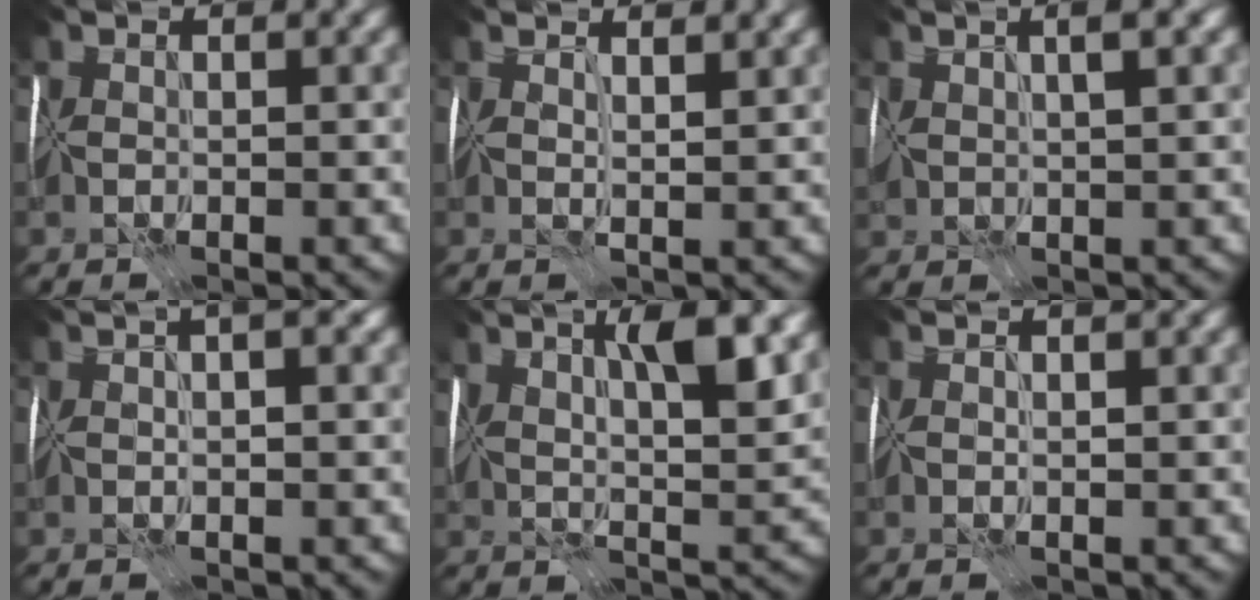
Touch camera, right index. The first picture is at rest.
{"total": 3.3, "force": [2.9, 0.5, 1.6], "torque": [-0.011, 0.009, 0.048]}
{"total": 5.5, "force": [3.3, 2.2, 3.8], "torque": [-0.054, 0.035, 0.053]}
{"total": 5.9, "force": [3.7, 2.2, 4.1], "torque": [-0.046, 0.037, 0.048]}
{"total": 7.8, "force": [4.9, 1.6, 5.9], "torque": [-0.078, 0.015, 0.080]}
{"total": 1.4, "force": [1.3, -0.2, 0.4], "torque": [0.001, 0.007, 0.026]}